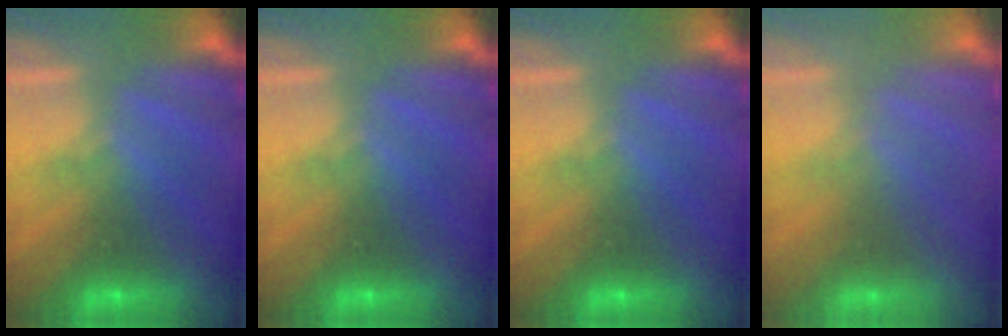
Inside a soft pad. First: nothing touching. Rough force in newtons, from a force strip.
{"total": 0.0}
{"total": 0.0}
{"total": 2.7}